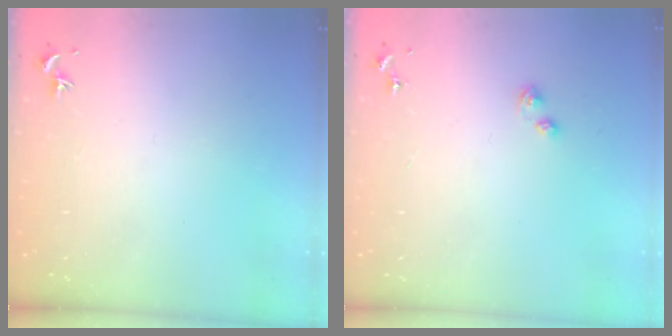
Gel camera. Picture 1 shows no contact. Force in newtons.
{"total": 4.2, "press": 4.2, "slide": 0.7}